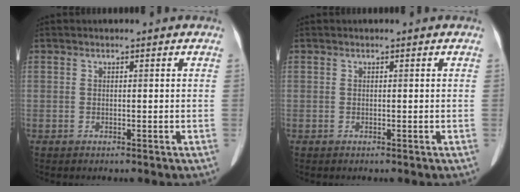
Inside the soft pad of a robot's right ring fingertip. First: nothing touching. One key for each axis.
{"total": 0.0}